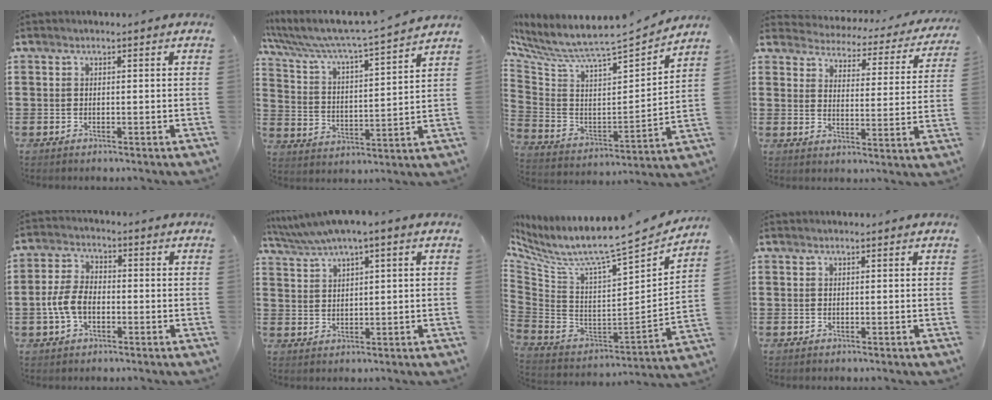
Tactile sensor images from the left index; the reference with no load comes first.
{"total": 6.6, "force": [6.0, -0.2, 2.7], "torque": [-0.080, -0.046, 0.096]}
{"total": 5.0, "force": [4.5, 0.8, 2.0], "torque": [-0.069, -0.057, 0.067]}
{"total": 2.6, "force": [2.6, 0.3, 0.0], "torque": [-0.024, -0.028, 0.034]}
{"total": 5.9, "force": [-1.5, 3.5, 4.5], "torque": [-0.113, 0.000, -0.036]}
{"total": 3.2, "force": [2.3, 0.1, 2.2], "torque": [-0.050, -0.005, 0.037]}
{"total": 6.6, "force": [4.9, 0.7, 4.4], "torque": [-0.108, -0.052, 0.070]}
{"total": 0.0}